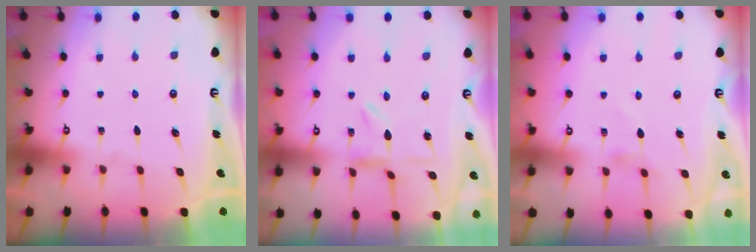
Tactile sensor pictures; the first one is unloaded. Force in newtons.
{"total": 0.0}
{"total": 2.5, "press": 2.5, "slide": 0.4}